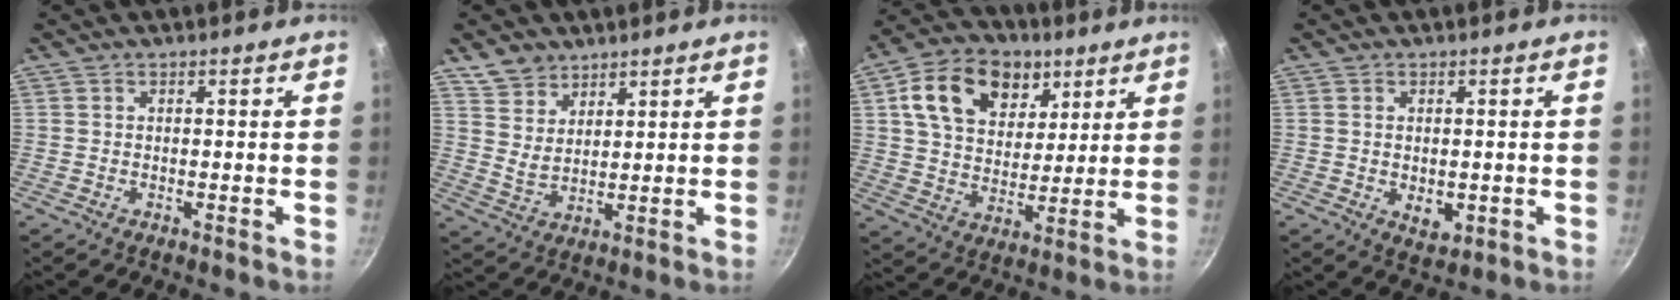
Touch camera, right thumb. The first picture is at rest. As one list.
[{"total": 6.5, "force": [4.7, 4.0, 1.8], "torque": [-0.012, -0.016, 0.094]}, {"total": 17.2, "force": [7.3, 12.2, 9.6], "torque": [-0.136, -0.015, 0.116]}, {"total": 4.2, "force": [-0.5, 2.7, 3.2], "torque": [-0.046, -0.011, -0.004]}]